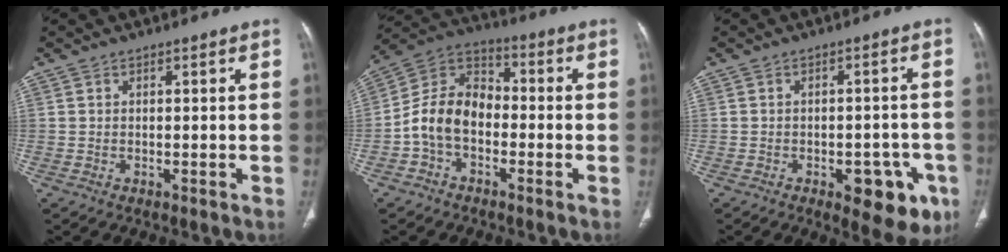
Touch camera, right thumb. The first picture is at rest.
{"total": 11.1, "force": [-2.8, 7.7, 7.5], "torque": [-0.126, 0.041, -0.066]}
{"total": 10.7, "force": [-4.8, 5.3, 8.0], "torque": [-0.064, 0.017, -0.051]}